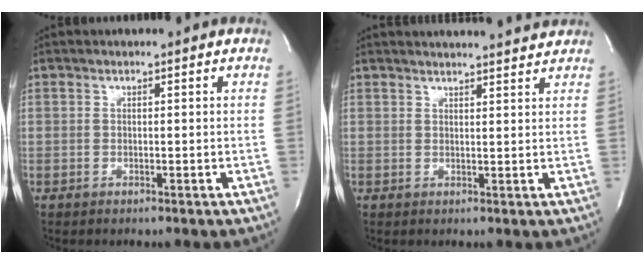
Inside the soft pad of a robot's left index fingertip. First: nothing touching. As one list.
[{"total": 8.6, "force": [8.3, 0.3, 2.2], "torque": [-0.032, 0.004, 0.094]}]